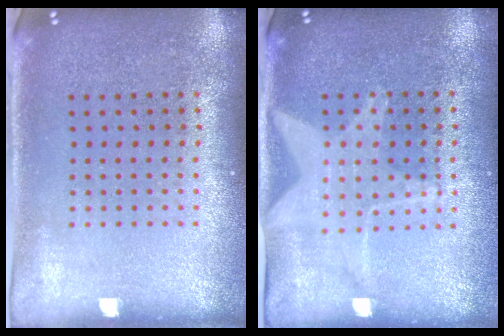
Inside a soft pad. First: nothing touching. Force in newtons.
{"total": 1.6, "press": 1.5, "slide": 0.6}